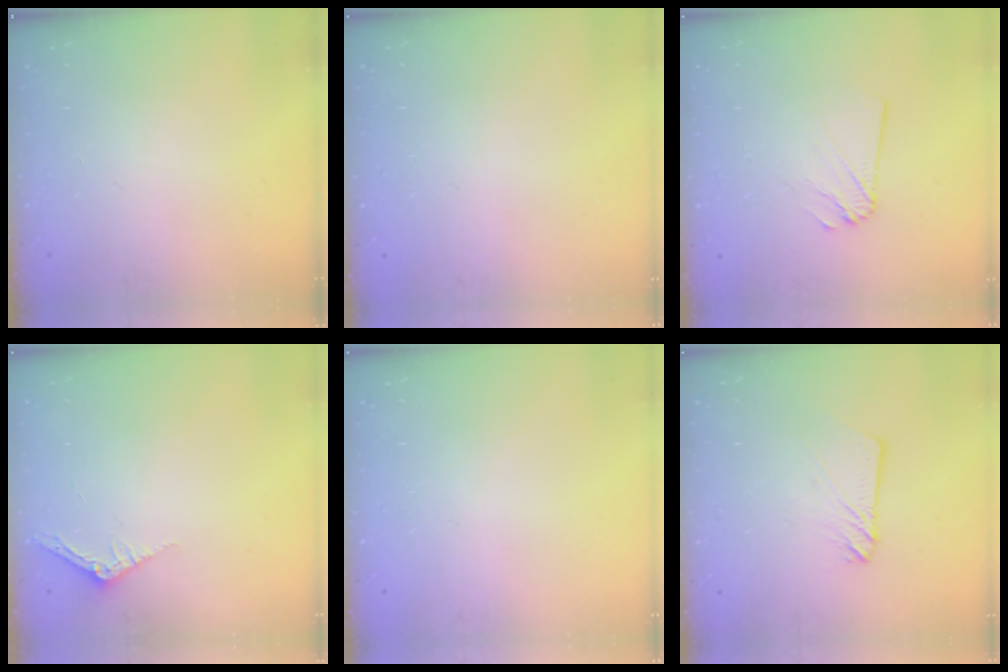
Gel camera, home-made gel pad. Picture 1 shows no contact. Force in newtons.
{"total": 0.0}
{"total": 2.2, "press": 2.2, "slide": 0.1}
{"total": 2.5, "press": 2.5, "slide": 0.2}
{"total": 0.0}
{"total": 3.2, "press": 3.2, "slide": 0.2}